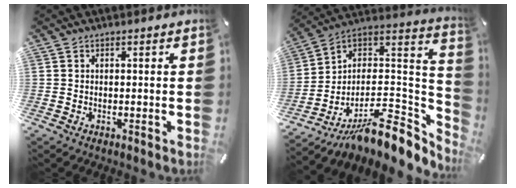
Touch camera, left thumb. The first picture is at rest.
{"total": 14.0, "force": [-6.4, 8.7, 8.9], "torque": [-0.088, -0.021, -0.102]}